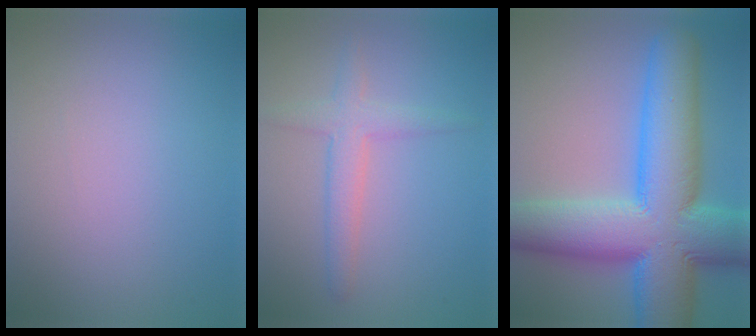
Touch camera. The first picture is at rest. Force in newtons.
{"total": 2.9, "press": 2.9, "slide": 0.2}
{"total": 15.3, "press": 15.3, "slide": 0.3}